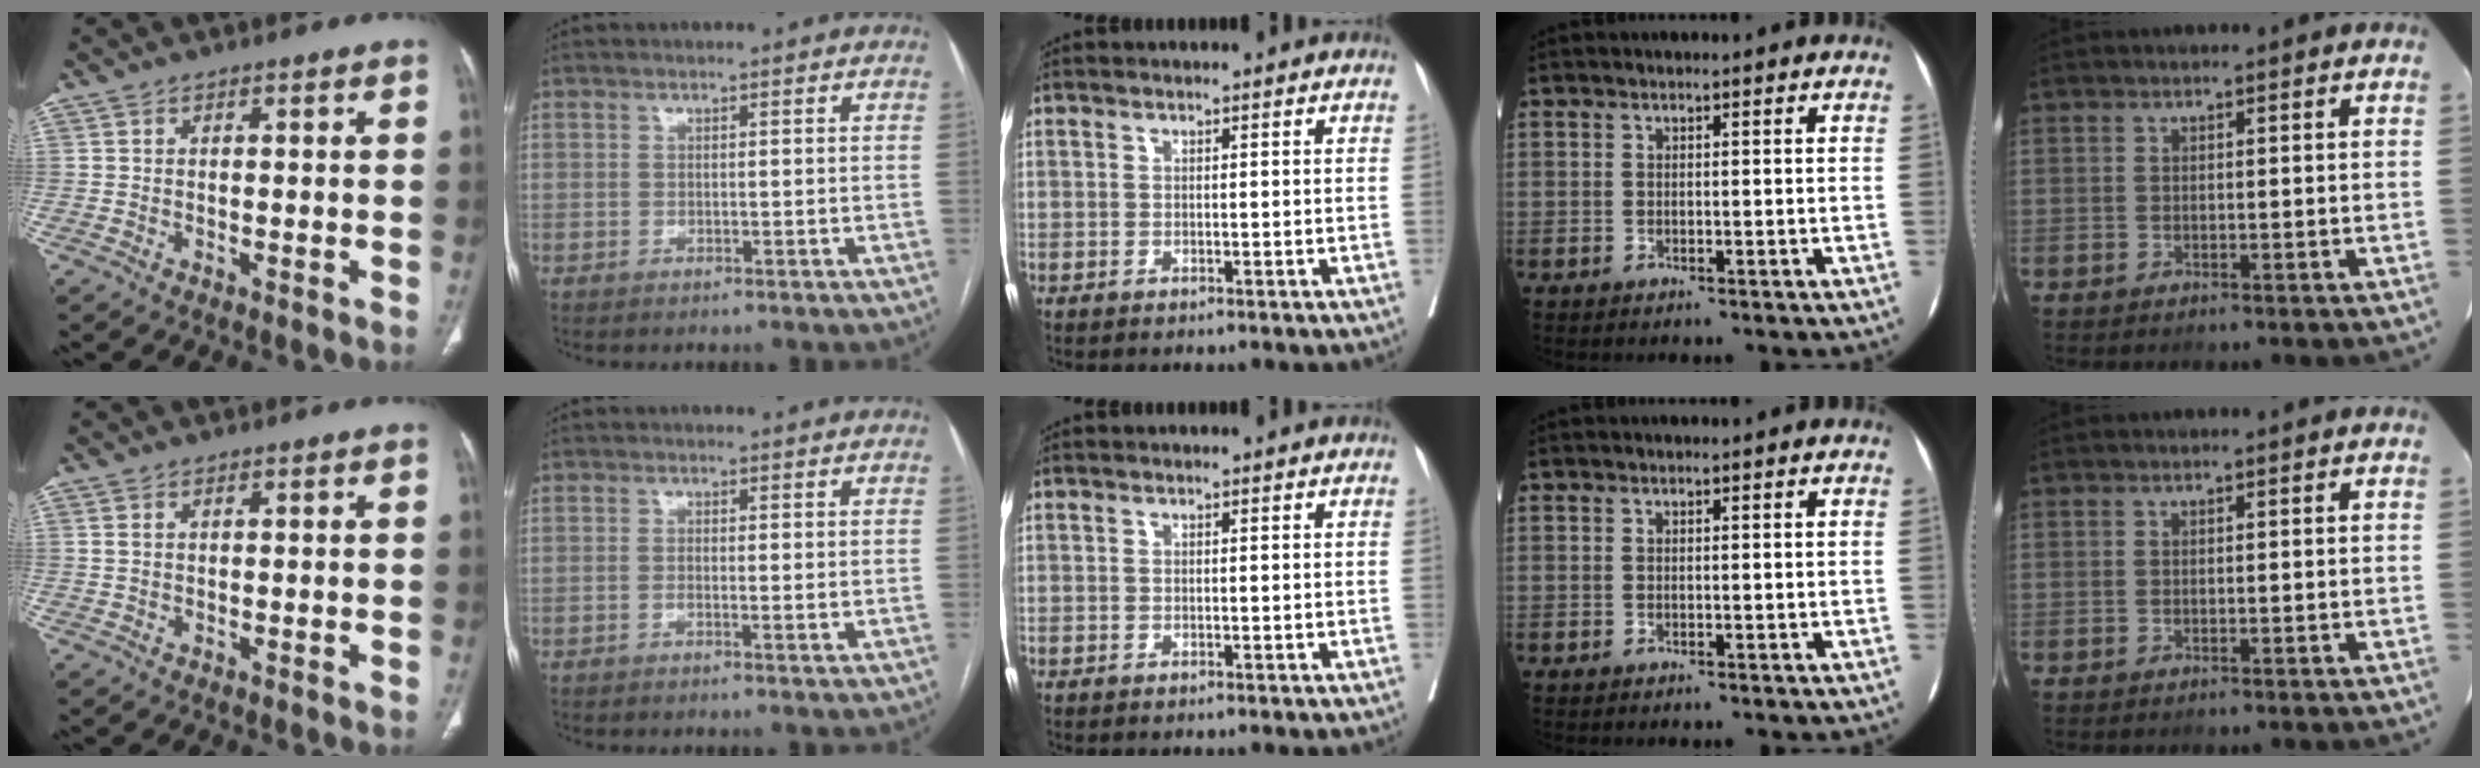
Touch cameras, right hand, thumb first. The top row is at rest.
{"thumb": {"total": 1.2, "force": [0.5, 0.6, 0.9], "torque": [-0.026, 0.009, 0.017]}, "index": {"total": 1.8, "force": [-0.3, 0.4, 1.7], "torque": [-0.028, -0.003, -0.004]}}